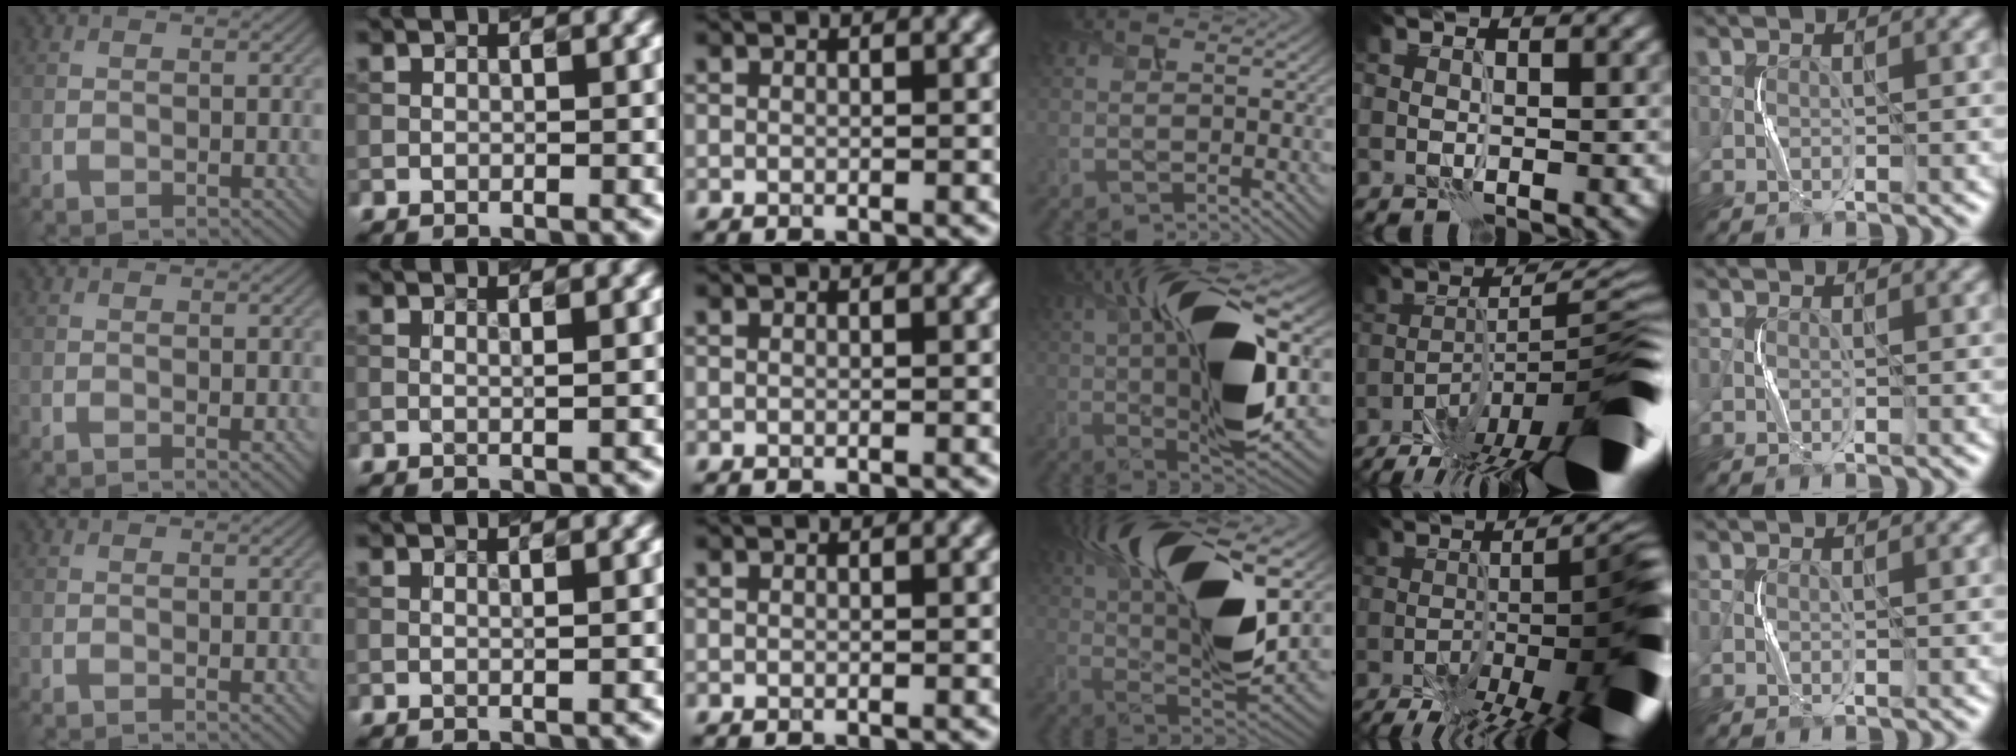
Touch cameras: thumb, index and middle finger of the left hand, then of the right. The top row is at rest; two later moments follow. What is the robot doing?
{"motion": "squeeze", "object": "paper clamp"}